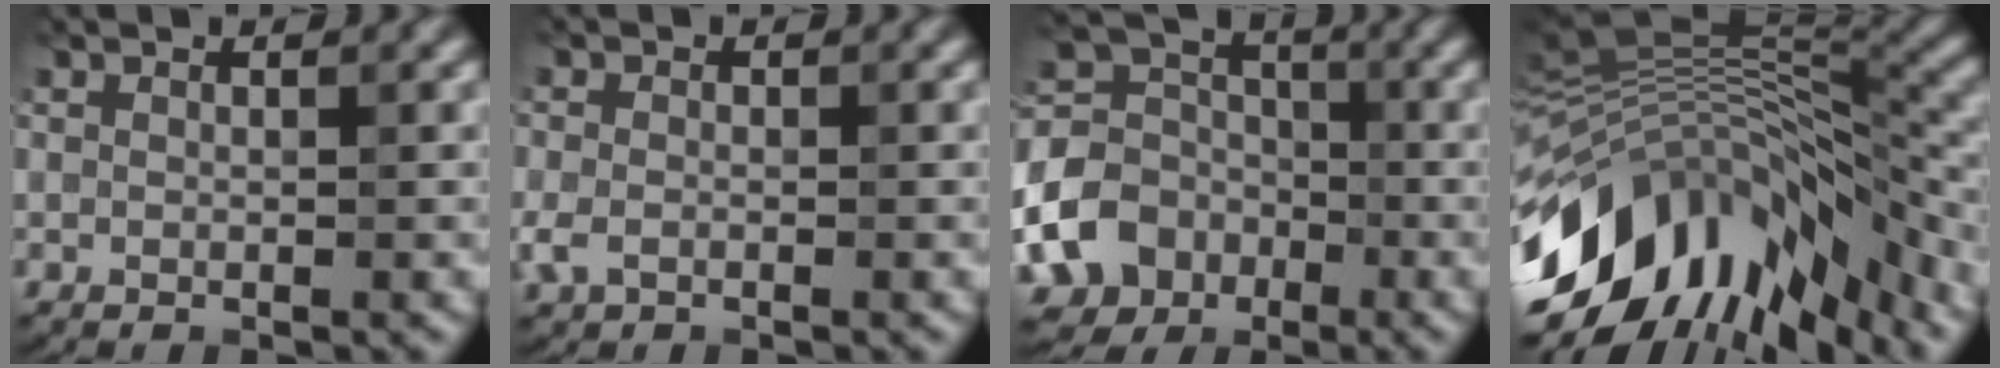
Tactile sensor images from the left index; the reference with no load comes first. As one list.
[{"total": 1.9, "force": [-1.8, -0.4, 0.0], "torque": [-0.024, -0.012, 0.001]}, {"total": 9.0, "force": [-6.2, 6.3, 1.5], "torque": [-0.060, -0.034, -0.089]}, {"total": 13.1, "force": [-8.3, 5.0, 8.7], "torque": [-0.201, 0.002, -0.105]}]